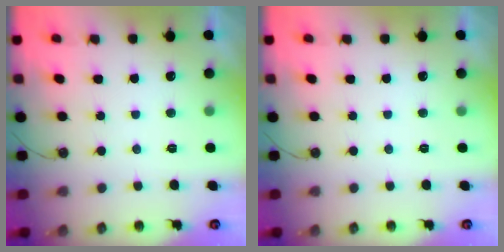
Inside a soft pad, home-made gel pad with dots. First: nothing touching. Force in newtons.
{"total": 0.0}